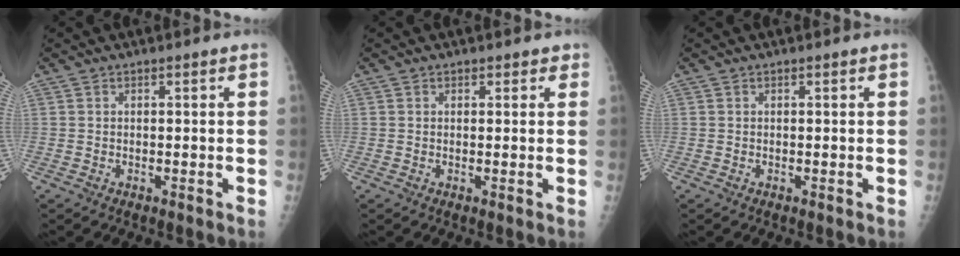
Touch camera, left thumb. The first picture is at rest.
{"total": 1.2, "force": [0.8, 0.8, 0.1], "torque": [0.016, -0.003, 0.005]}
{"total": 0.0}